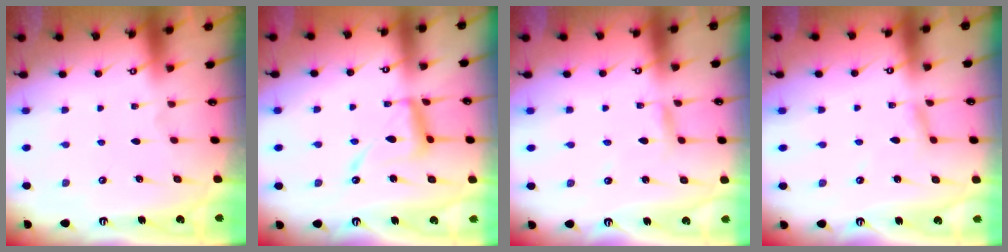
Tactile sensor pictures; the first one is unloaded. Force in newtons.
{"total": 12.8, "press": 12.7, "slide": 1.1}
{"total": 2.7, "press": 2.7, "slide": 0.2}
{"total": 2.9, "press": 2.9, "slide": 0.3}